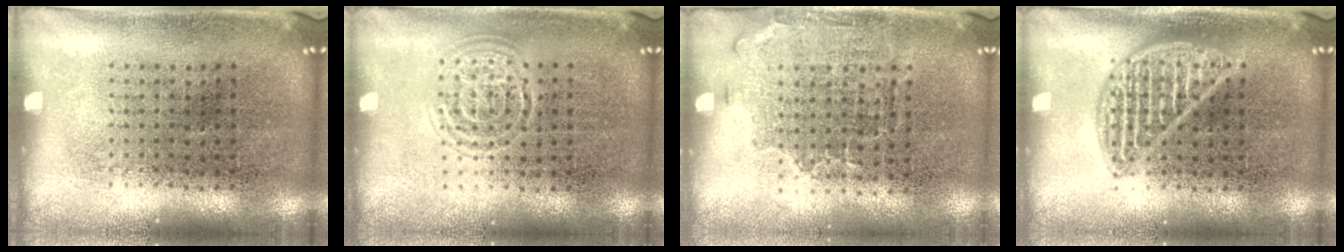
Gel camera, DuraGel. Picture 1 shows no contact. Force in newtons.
{"total": 1.5, "press": 1.4, "slide": 0.1}
{"total": 1.4, "press": 1.1, "slide": 0.9}
{"total": 2.3, "press": 2.3, "slide": 0.2}